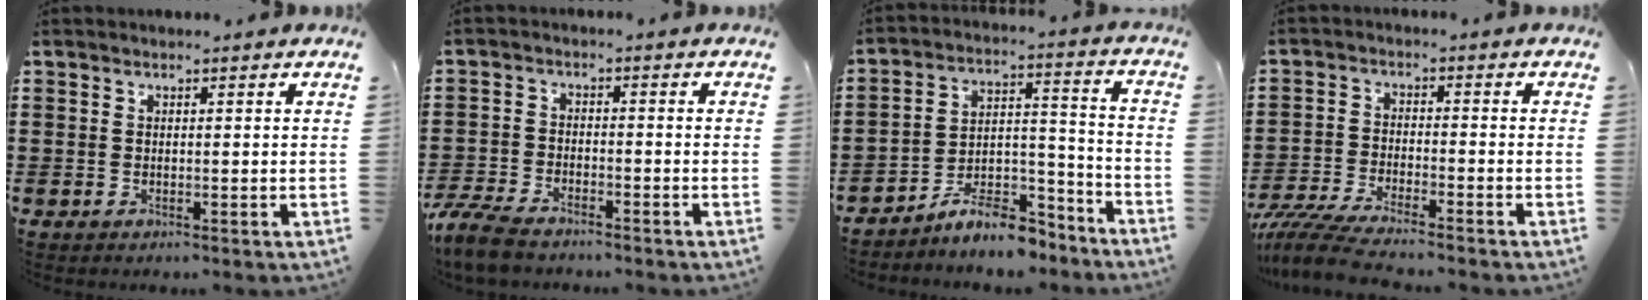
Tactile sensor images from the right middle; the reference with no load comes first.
{"total": 5.4, "force": [-4.8, 1.2, 2.0], "torque": [-0.055, 0.001, -0.099]}
{"total": 8.5, "force": [-7.8, 1.9, 3.0], "torque": [-0.041, 0.024, -0.144]}
{"total": 5.8, "force": [-5.4, 0.2, 2.1], "torque": [-0.058, -0.013, -0.110]}